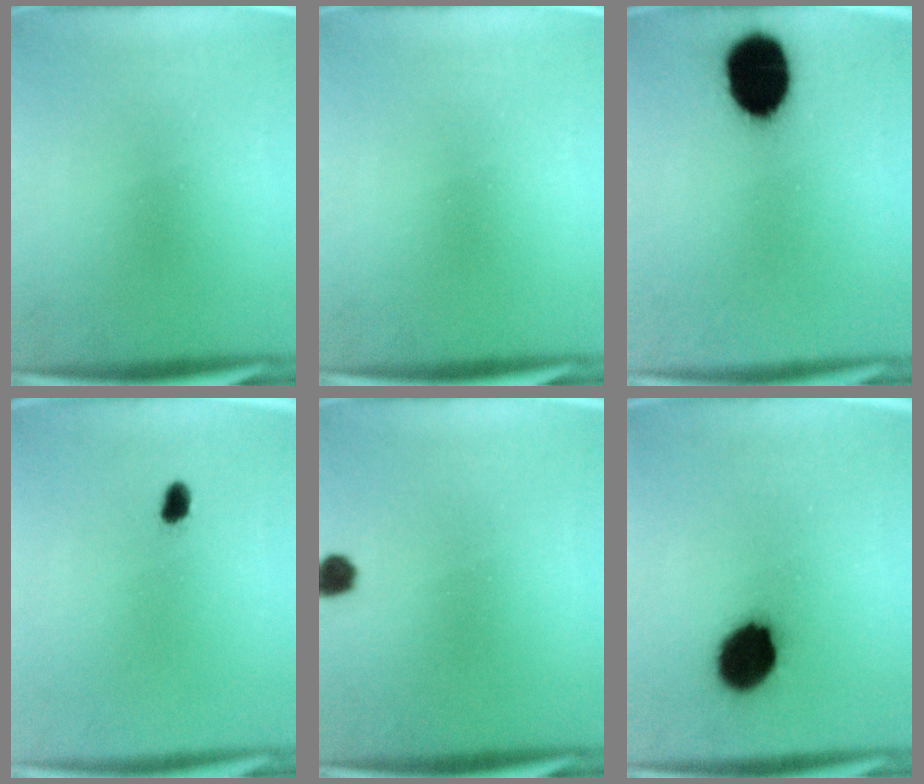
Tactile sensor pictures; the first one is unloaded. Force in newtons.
{"total": 0.0}
{"total": 15.9}
{"total": 1.8}
{"total": 2.4}
{"total": 11.9}